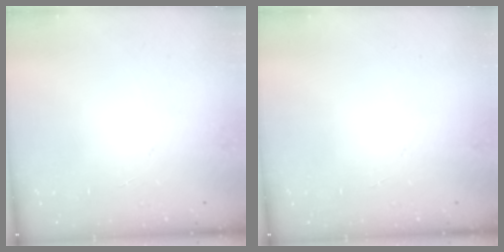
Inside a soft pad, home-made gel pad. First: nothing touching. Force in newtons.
{"total": 0.0}